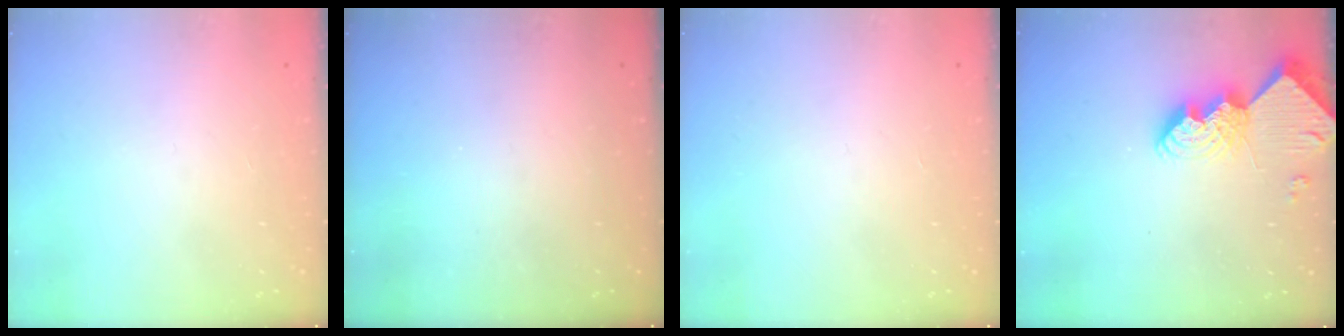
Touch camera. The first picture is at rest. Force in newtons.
{"total": 0.0}
{"total": 0.0}
{"total": 9.5, "press": 9.5, "slide": 0.8}